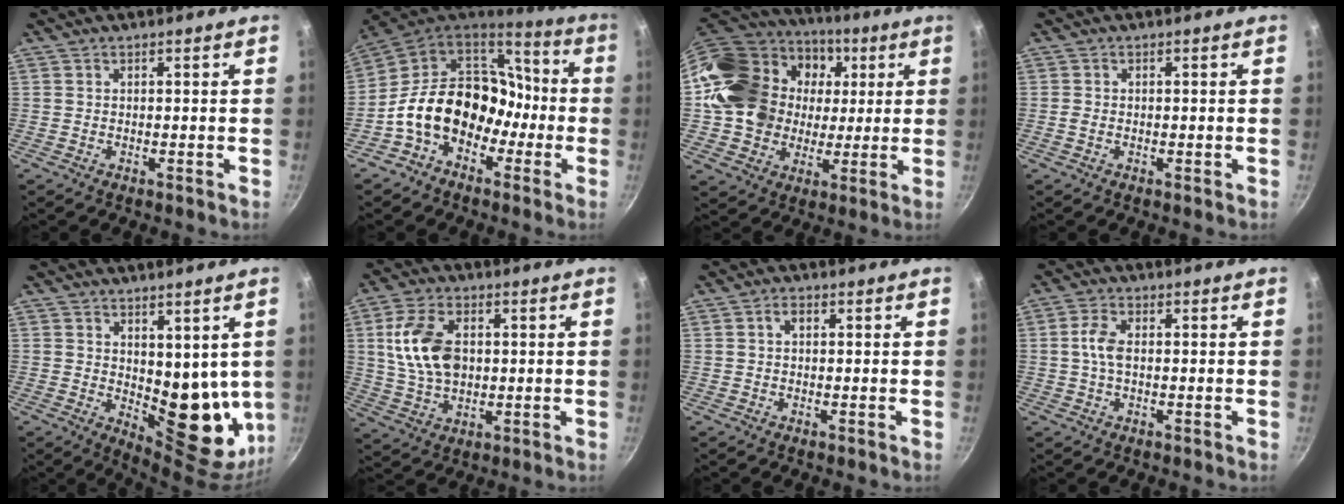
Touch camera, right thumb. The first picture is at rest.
{"total": 19.1, "force": [-4.9, 14.4, 11.5], "torque": [-0.142, 0.073, -0.095]}
{"total": 25.3, "force": [3.2, 20.9, 13.8], "torque": [-0.243, 0.037, 0.061]}
{"total": 1.1, "force": [-0.2, 0.7, 0.8], "torque": [-0.019, 0.004, -0.007]}
{"total": 13.9, "force": [1.9, 7.6, 11.5], "torque": [-0.111, -0.044, 0.045]}
{"total": 12.5, "force": [1.9, 8.0, 9.4], "torque": [-0.165, -0.001, 0.037]}
{"total": 1.9, "force": [0.5, 1.2, 1.4], "torque": [-0.022, 0.006, 0.008]}
{"total": 6.1, "force": [0.5, 3.5, 5.0], "torque": [-0.101, 0.012, 0.004]}